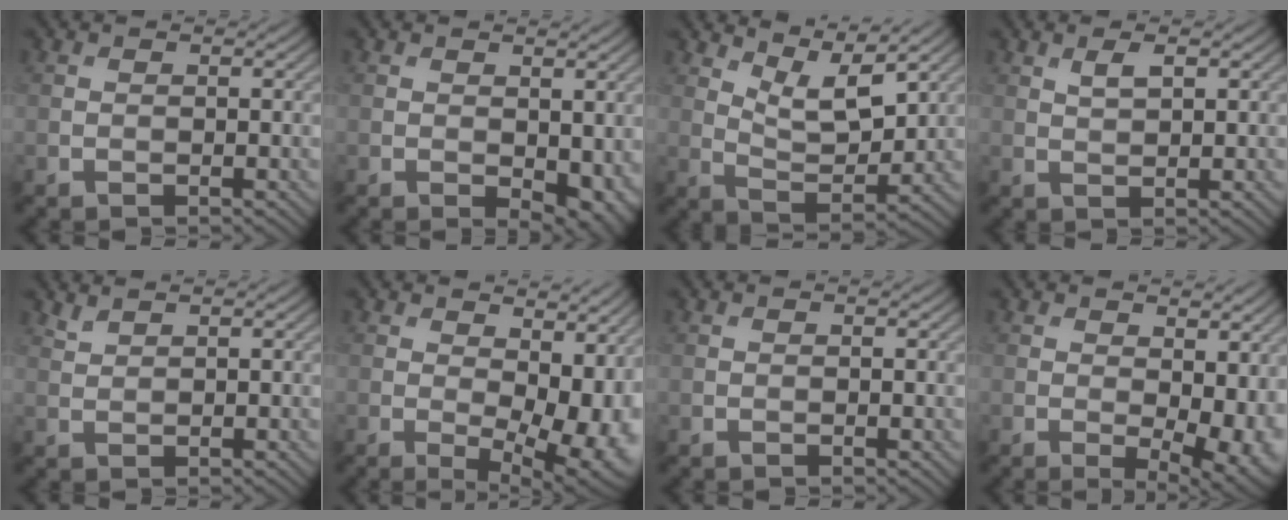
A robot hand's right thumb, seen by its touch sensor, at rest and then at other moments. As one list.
[{"total": 4.7, "force": [-0.5, 2.8, 3.7], "torque": [-0.051, -0.019, 0.002]}, {"total": 7.1, "force": [5.1, 2.2, 4.4], "torque": [-0.093, -0.010, 0.097]}, {"total": 2.0, "force": [1.1, 0.7, 1.6], "torque": [-0.034, 0.000, 0.023]}, {"total": 1.3, "force": [1.2, 0.2, 0.4], "torque": [-0.016, 0.004, 0.030]}, {"total": 12.7, "force": [0.7, 7.1, 10.6], "torque": [-0.133, -0.020, 0.046]}, {"total": 0.0}, {"total": 7.2, "force": [0.2, 3.7, 6.1], "torque": [-0.084, -0.016, 0.014]}]